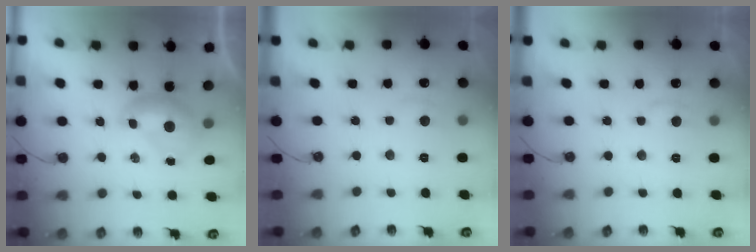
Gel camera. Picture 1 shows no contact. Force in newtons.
{"total": 1.2, "press": 0.9, "slide": 0.8}
{"total": 0.7, "press": 0.4, "slide": 0.6}